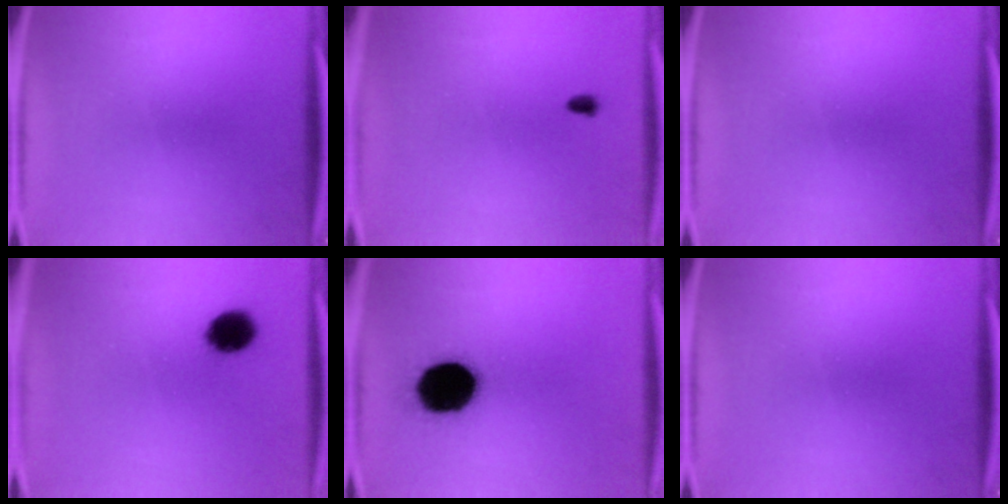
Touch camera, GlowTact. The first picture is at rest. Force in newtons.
{"total": 1.0}
{"total": 0.0}
{"total": 7.4}
{"total": 19.1}
{"total": 0.0}